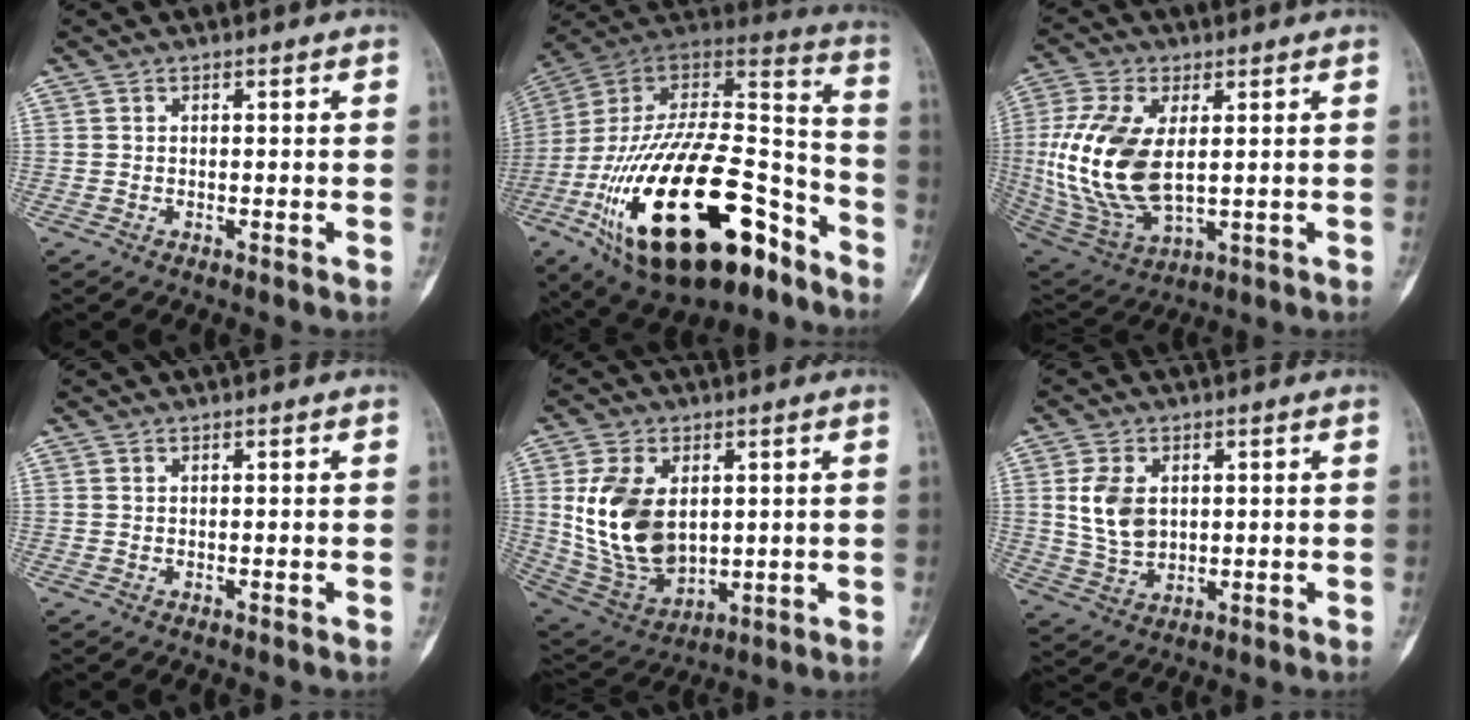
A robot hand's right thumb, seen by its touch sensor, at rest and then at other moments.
{"total": 36.4, "force": [-16.9, 16.7, 27.5], "torque": [-0.496, 0.053, -0.272]}
{"total": 18.2, "force": [1.3, 9.8, 15.3], "torque": [-0.329, -0.015, 0.036]}
{"total": 0.0}
{"total": 16.5, "force": [2.5, 10.6, 12.4], "torque": [-0.219, -0.018, 0.066]}
{"total": 8.0, "force": [1.7, 5.5, 5.5], "torque": [-0.096, -0.006, 0.042]}